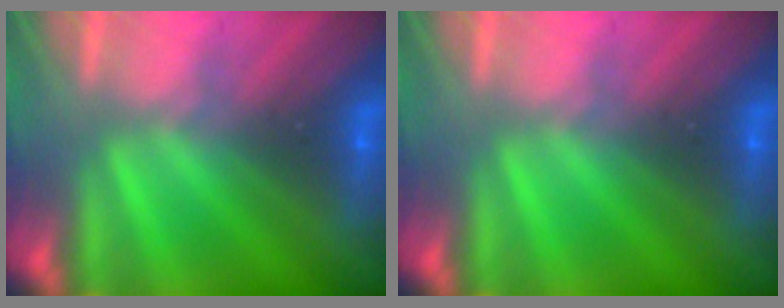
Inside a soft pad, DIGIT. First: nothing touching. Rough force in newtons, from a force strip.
{"total": 0.0}